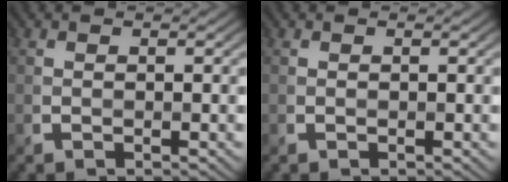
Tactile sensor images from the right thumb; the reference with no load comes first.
{"total": 0.0}